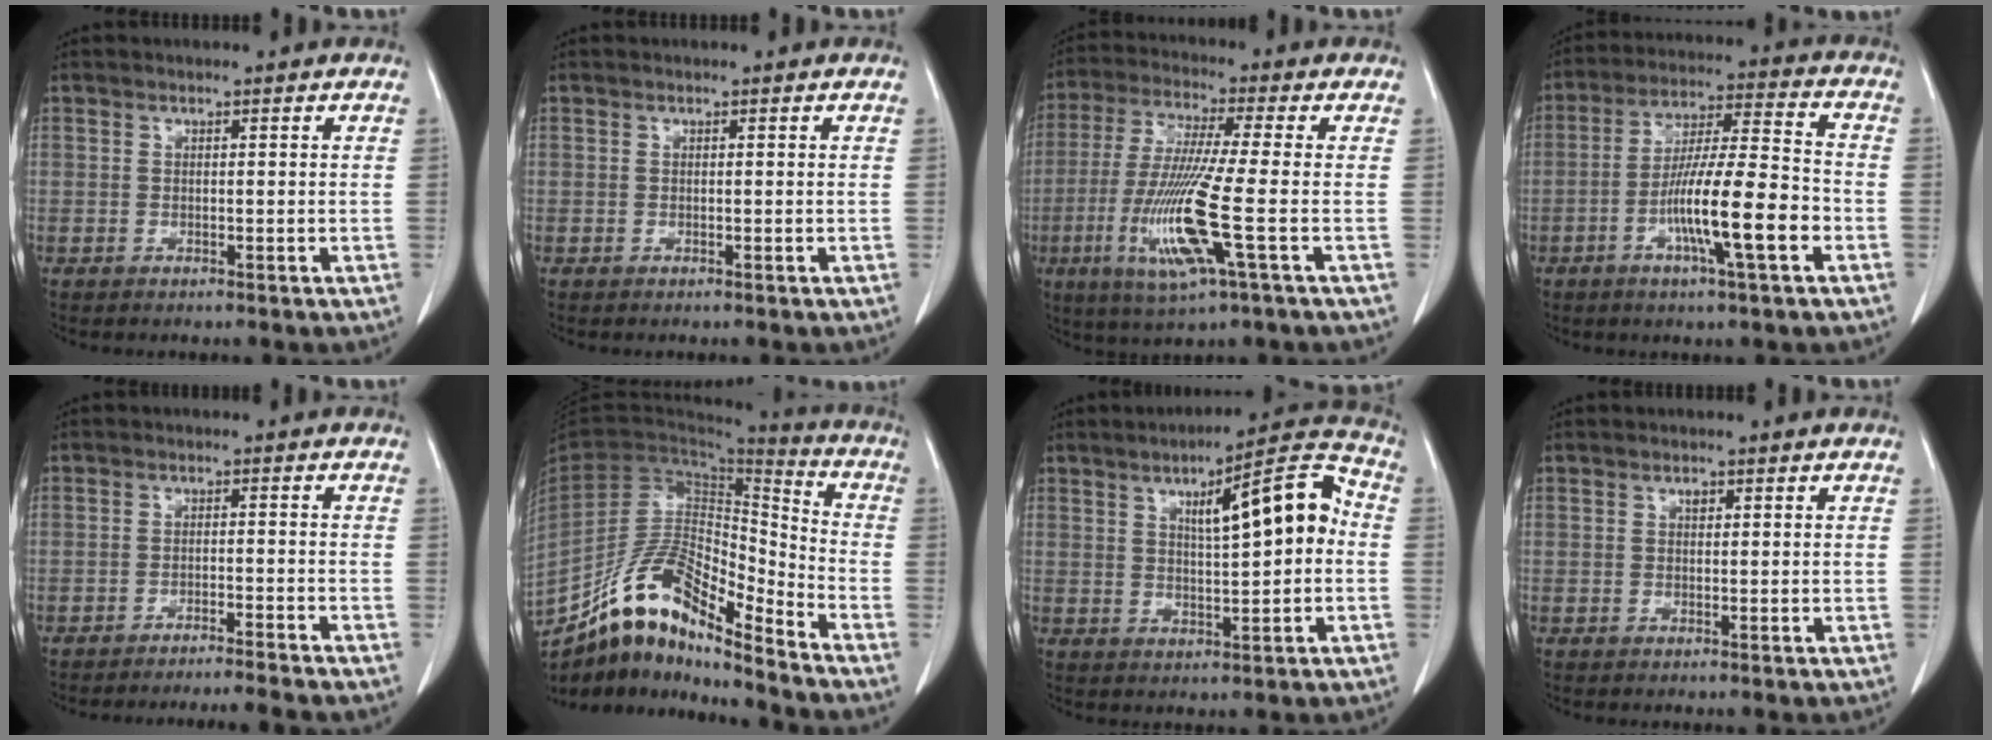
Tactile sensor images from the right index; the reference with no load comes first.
{"total": 0.0}
{"total": 13.4, "force": [-3.6, -0.2, 12.9], "torque": [-0.272, -0.022, -0.075]}
{"total": 13.2, "force": [-4.6, 0.8, 12.3], "torque": [-0.218, -0.002, -0.081]}
{"total": 8.2, "force": [-7.7, -1.4, 2.6], "torque": [-0.018, -0.016, -0.107]}
{"total": 15.6, "force": [-12.4, 3.9, 8.7], "torque": [-0.154, 0.036, -0.224]}
{"total": 11.6, "force": [1.8, 2.3, 11.2], "torque": [-0.156, 0.033, 0.024]}
{"total": 0.9, "force": [0.4, 0.6, 0.6], "torque": [-0.010, -0.001, 0.006]}